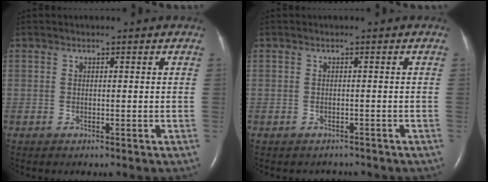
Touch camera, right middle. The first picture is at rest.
{"total": 1.8, "force": [-1.5, 0.8, -0.1], "torque": [-0.003, 0.001, -0.020]}